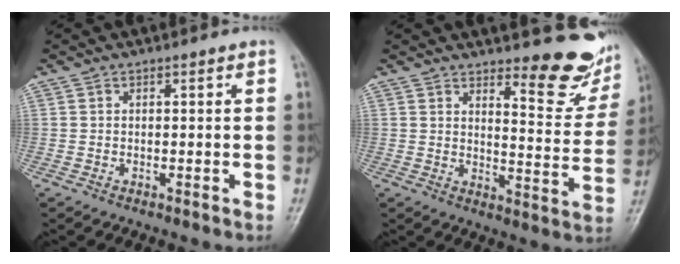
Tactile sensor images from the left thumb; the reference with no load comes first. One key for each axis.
{"total": 12.0, "fx": 9.4, "fy": 3.4, "fz": 6.7, "tx": -0.049, "ty": -0.086, "tz": 0.118}